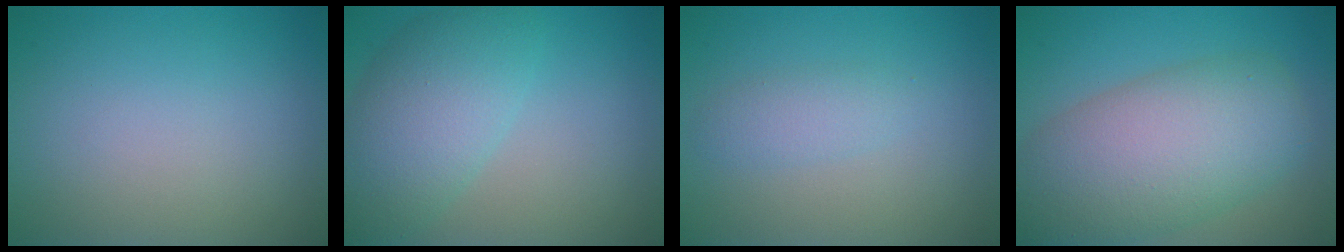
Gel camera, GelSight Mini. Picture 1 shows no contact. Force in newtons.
{"total": 6.4, "press": 6.4, "slide": 0.3}
{"total": 1.7, "press": 1.7, "slide": 0.0}
{"total": 9.7, "press": 9.7, "slide": 0.8}